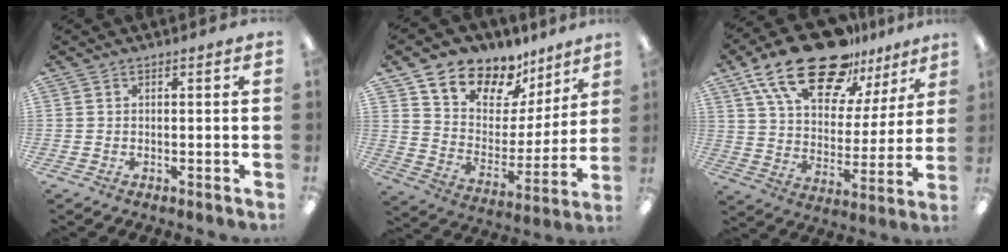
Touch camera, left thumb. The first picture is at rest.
{"total": 12.1, "force": [9.4, 7.3, 2.4], "torque": [-0.052, -0.078, 0.175]}
{"total": 22.9, "force": [16.0, 10.3, 12.8], "torque": [-0.221, -0.090, 0.280]}